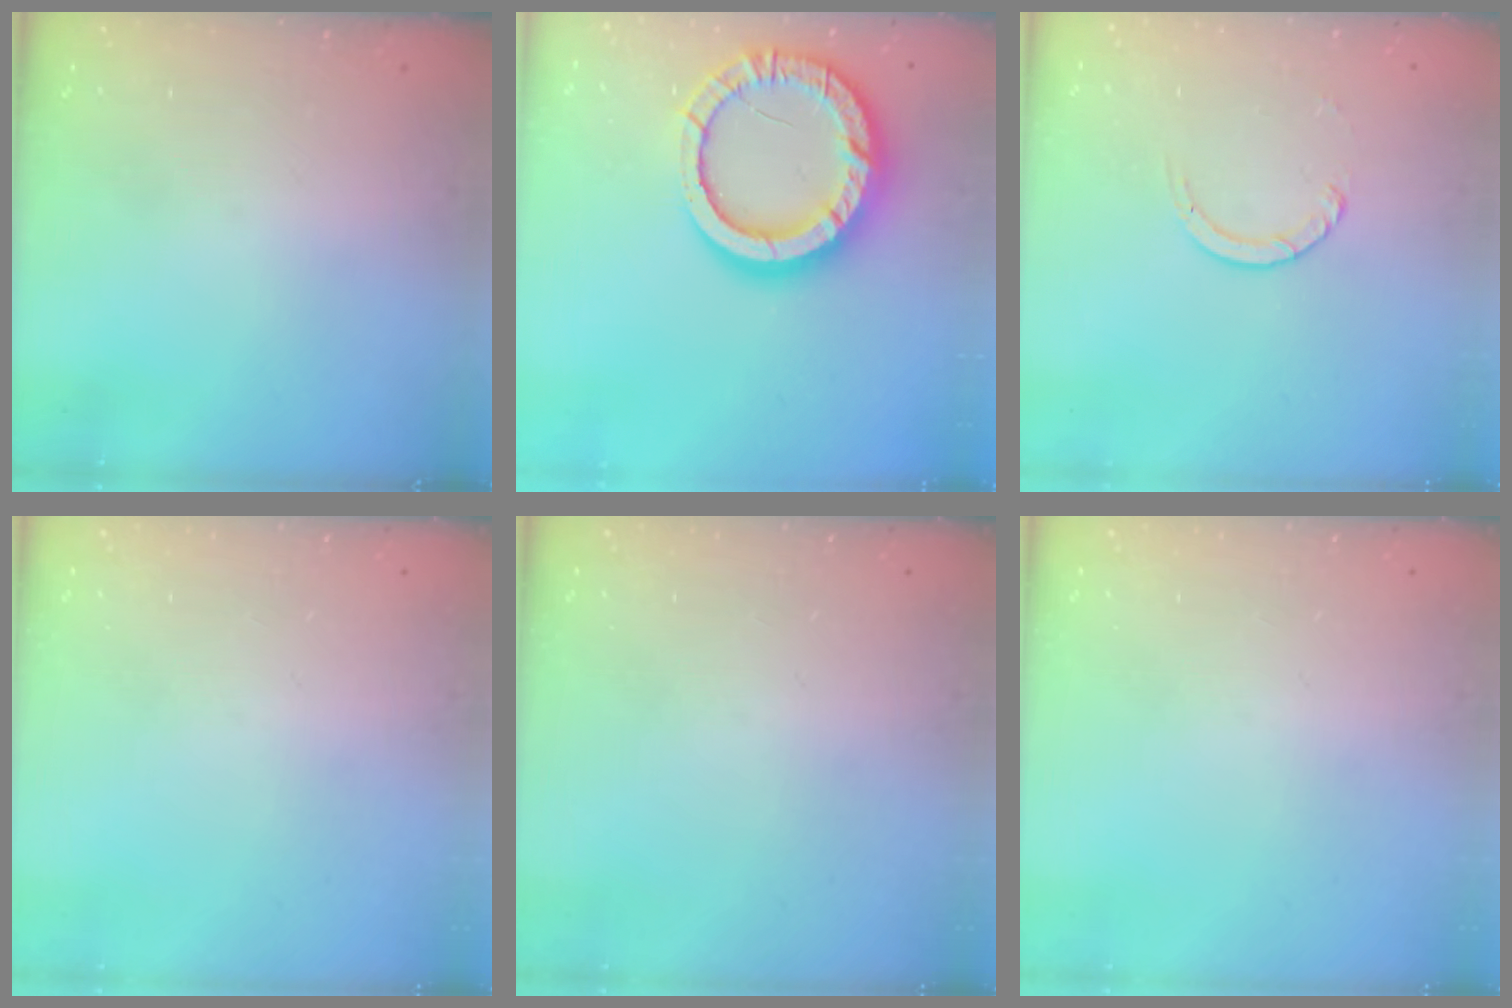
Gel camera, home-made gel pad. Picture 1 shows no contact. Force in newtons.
{"total": 17.9, "press": 17.9, "slide": 1.7}
{"total": 2.7, "press": 2.7, "slide": 0.3}
{"total": 0.0}
{"total": 0.0}
{"total": 0.0}